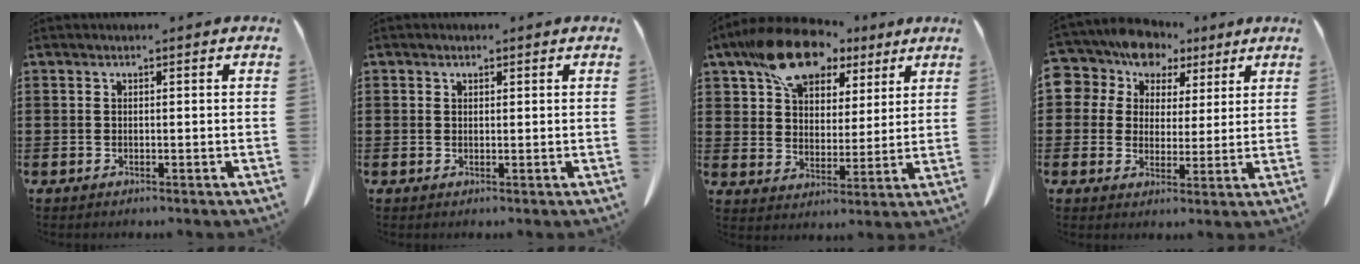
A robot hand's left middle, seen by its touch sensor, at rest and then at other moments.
{"total": 0.9, "force": [0.7, 0.6, 0.2], "torque": [-0.006, 0.001, 0.015]}
{"total": 13.6, "force": [9.9, 7.1, 6.1], "torque": [-0.127, -0.028, 0.186]}
{"total": 7.6, "force": [5.6, 5.1, 0.5], "torque": [-0.052, -0.029, 0.102]}